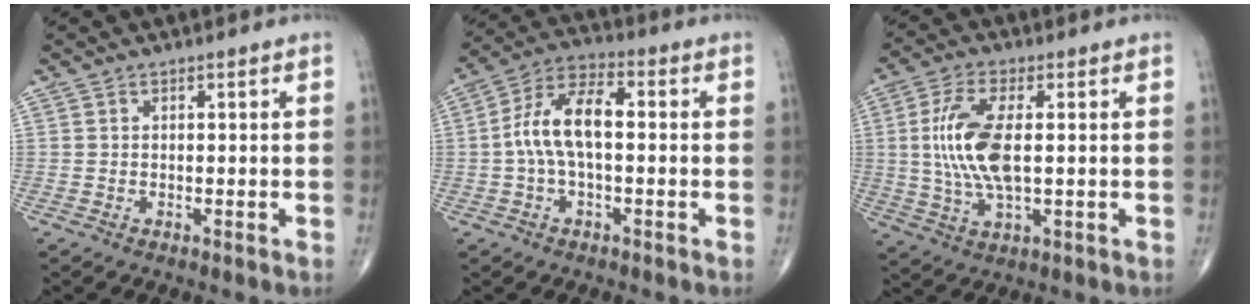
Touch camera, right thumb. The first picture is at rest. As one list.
[{"total": 10.6, "force": [0.0, 5.0, 9.3], "torque": [-0.185, 0.037, -0.007]}, {"total": 11.9, "force": [0.9, 4.8, 10.8], "torque": [-0.237, -0.003, 0.021]}]